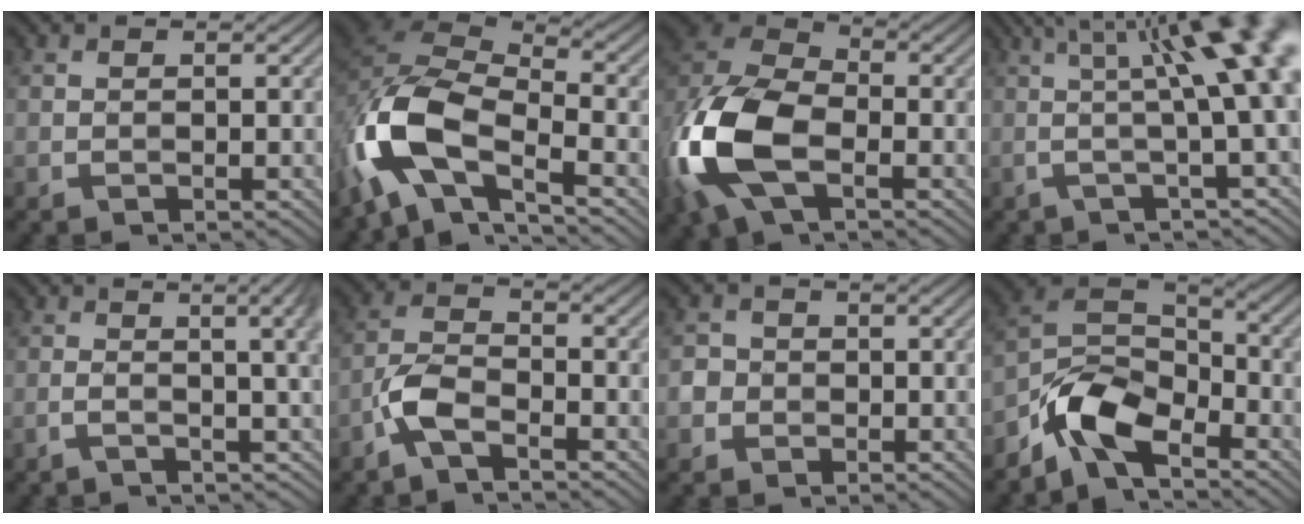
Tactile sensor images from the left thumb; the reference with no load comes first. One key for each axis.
{"total": 12.7, "fx": -5.7, "fy": 6.4, "fz": 9.4, "tx": -0.206, "ty": -0.011, "tz": -0.120}
{"total": 15.3, "fx": -4.4, "fy": 8.8, "fz": 11.7, "tx": -0.313, "ty": -0.022, "tz": -0.091}
{"total": 12.8, "fx": 2.0, "fy": 2.3, "fz": 12.4, "tx": -0.154, "ty": 0.027, "tz": 0.034}
{"total": 6.9, "fx": 0.3, "fy": 1.9, "fz": 6.6, "tx": -0.070, "ty": 0.016, "tz": 0.002}
{"total": 4.6, "fx": -2.9, "fy": 1.6, "fz": 3.2, "tx": -0.074, "ty": 0.006, "tz": -0.074}
{"total": 2.0, "fx": -0.5, "fy": 1.9, "fz": 0.4, "tx": -0.002, "ty": 0.000, "tz": -0.013}
{"total": 8.6, "fx": -5.8, "fy": 4.0, "fz": 4.9, "tx": -0.096, "ty": 0.003, "tz": -0.134}